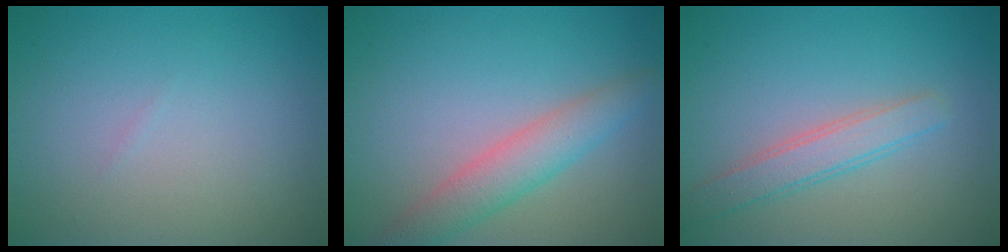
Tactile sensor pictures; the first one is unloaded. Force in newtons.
{"total": 3.9, "press": 3.9, "slide": 0.1}
{"total": 2.7, "press": 2.7, "slide": 0.1}